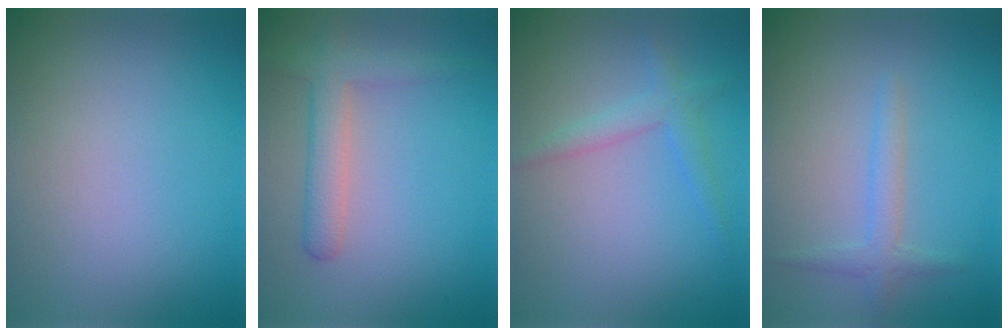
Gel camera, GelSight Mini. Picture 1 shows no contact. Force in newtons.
{"total": 3.0, "press": 3.0, "slide": 0.2}
{"total": 2.0, "press": 2.0, "slide": 0.1}
{"total": 1.8, "press": 1.8, "slide": 0.1}